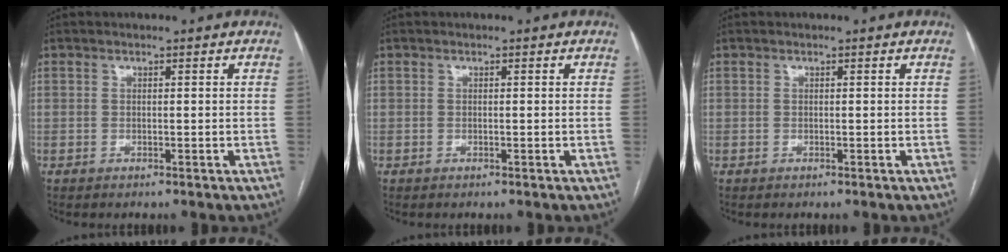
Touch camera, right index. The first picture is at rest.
{"total": 0.0}
{"total": 0.0}